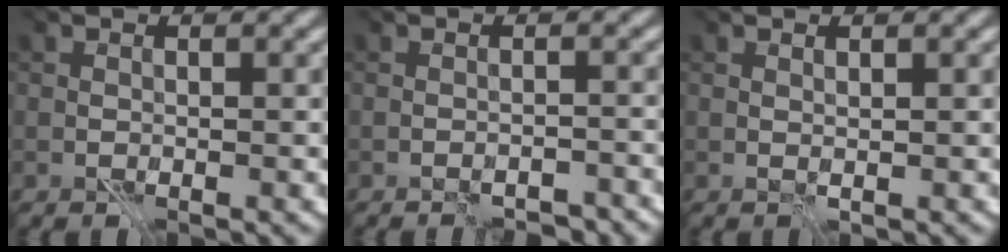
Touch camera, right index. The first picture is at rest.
{"total": 3.1, "force": [-3.1, -0.2, 0.1], "torque": [0.012, 0.010, -0.030]}
{"total": 0.7, "force": [0.5, -0.4, 0.1], "torque": [-0.002, 0.001, 0.014]}